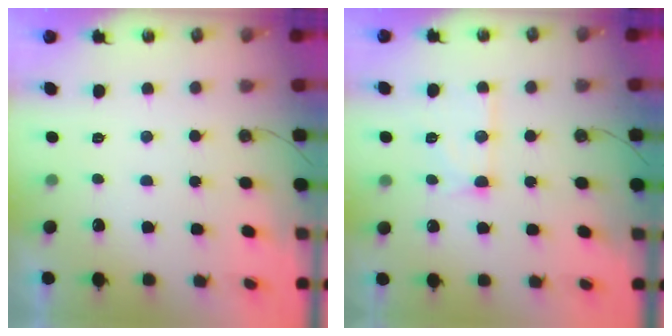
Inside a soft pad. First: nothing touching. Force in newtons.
{"total": 11.9, "press": 11.9, "slide": 0.8}